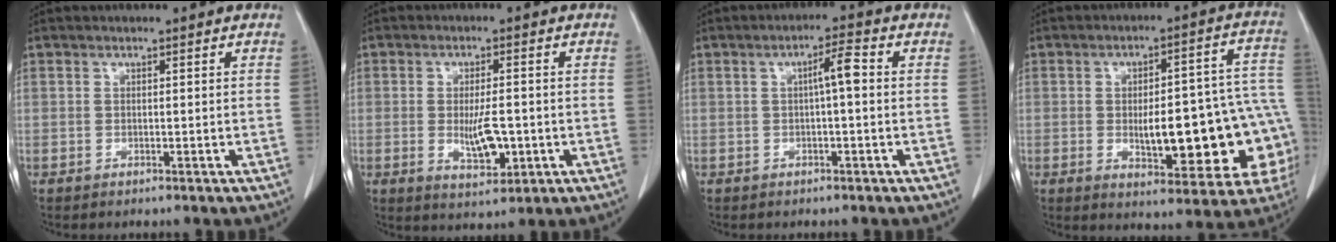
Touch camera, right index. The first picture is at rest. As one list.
[{"total": 6.1, "force": [-1.0, 2.0, 5.7], "torque": [-0.100, -0.010, -0.009]}, {"total": 3.6, "force": [0.3, 0.3, 3.6], "torque": [-0.058, 0.007, 0.003]}, {"total": 20.1, "force": [-3.8, 6.5, 18.6], "torque": [-0.161, 0.043, -0.024]}]